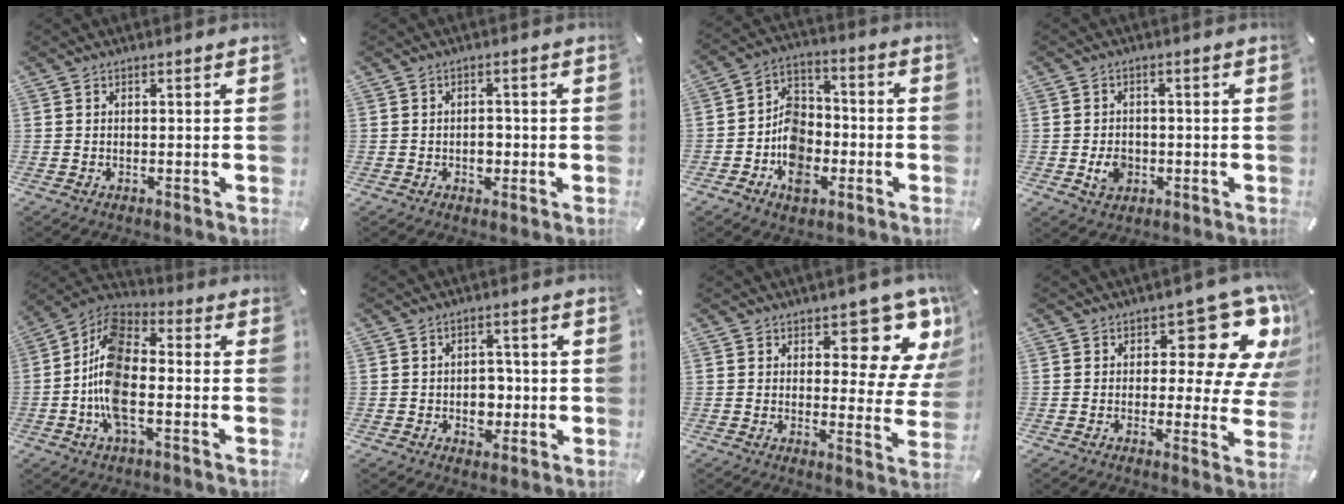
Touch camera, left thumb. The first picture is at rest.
{"total": 3.0, "force": [-0.6, 2.3, 1.9], "torque": [-0.020, -0.003, -0.015]}
{"total": 11.7, "force": [-3.8, 9.1, 6.2], "torque": [-0.119, 0.026, -0.070]}
{"total": 4.7, "force": [-1.1, 4.0, 2.3], "torque": [-0.030, -0.002, -0.020]}
{"total": 13.9, "force": [-3.4, 7.0, 11.4], "torque": [-0.255, 0.001, -0.066]}
{"total": 5.4, "force": [-0.8, 4.4, 3.0], "torque": [-0.033, -0.001, -0.016]}
{"total": 11.4, "force": [8.0, 4.6, 6.6], "torque": [-0.063, -0.075, 0.133]}
{"total": 14.3, "force": [7.5, 6.8, 10.0], "torque": [-0.119, -0.063, 0.125]}